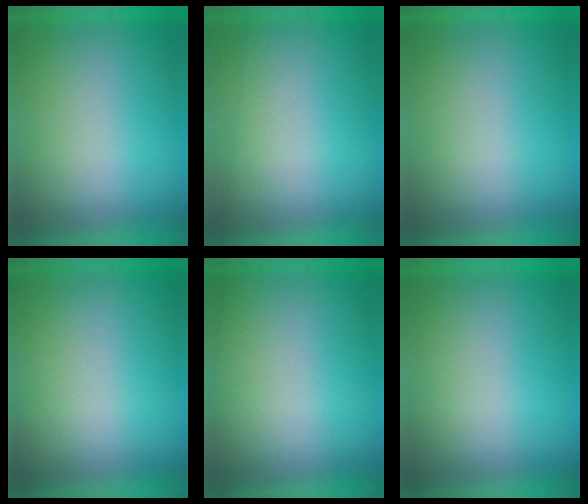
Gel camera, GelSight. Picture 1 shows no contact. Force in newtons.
{"total": 2.8}
{"total": 0.0}
{"total": 2.6}
{"total": 3.2}
{"total": 0.0}